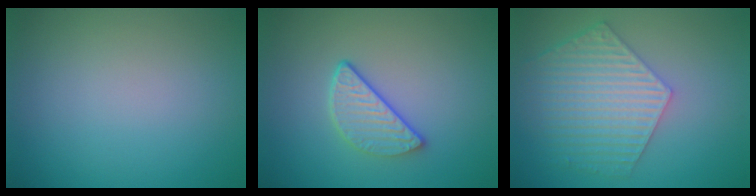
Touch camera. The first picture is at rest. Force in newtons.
{"total": 3.1, "press": 2.4, "slide": 1.9}
{"total": 6.5, "press": 5.0, "slide": 4.2}